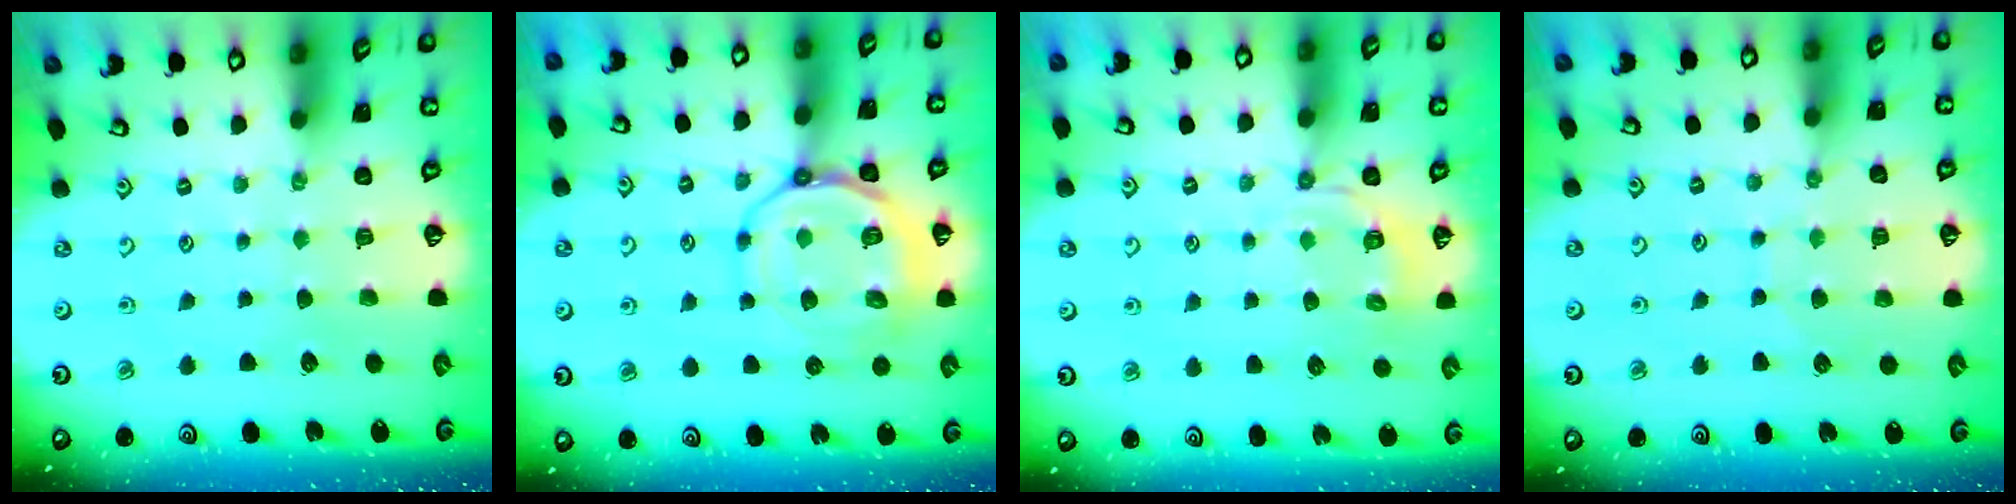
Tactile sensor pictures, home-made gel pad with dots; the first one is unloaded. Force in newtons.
{"total": 13.4, "press": 13.3, "slide": 1.7}
{"total": 6.3, "press": 6.0, "slide": 1.9}
{"total": 6.7, "press": 6.7, "slide": 0.4}